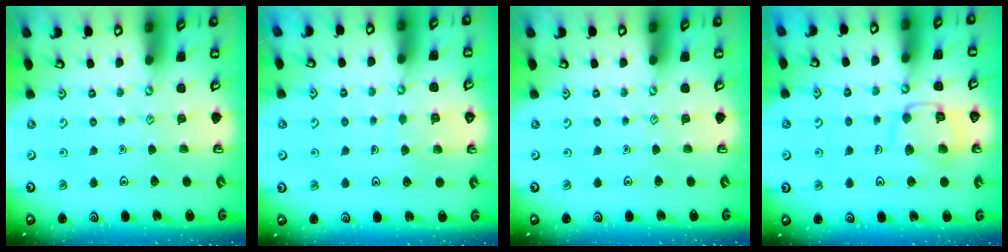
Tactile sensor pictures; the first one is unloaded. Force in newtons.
{"total": 6.0, "press": 6.0, "slide": 0.5}
{"total": 0.0}
{"total": 11.8, "press": 11.7, "slide": 0.9}